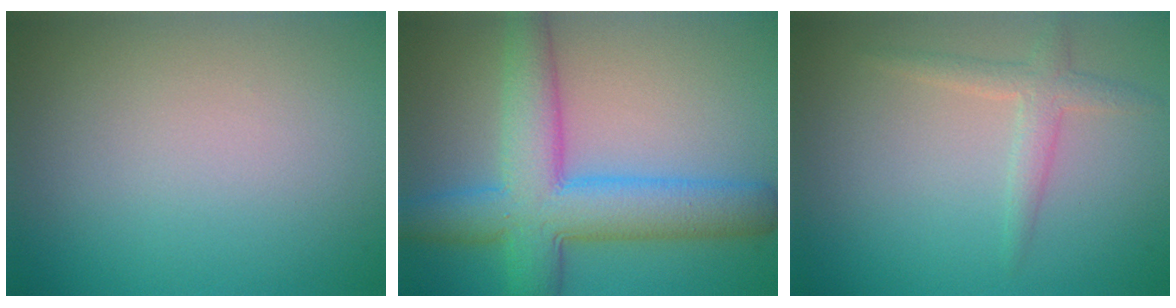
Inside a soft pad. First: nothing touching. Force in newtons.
{"total": 8.5, "press": 8.5, "slide": 0.3}
{"total": 2.1, "press": 2.0, "slide": 0.1}